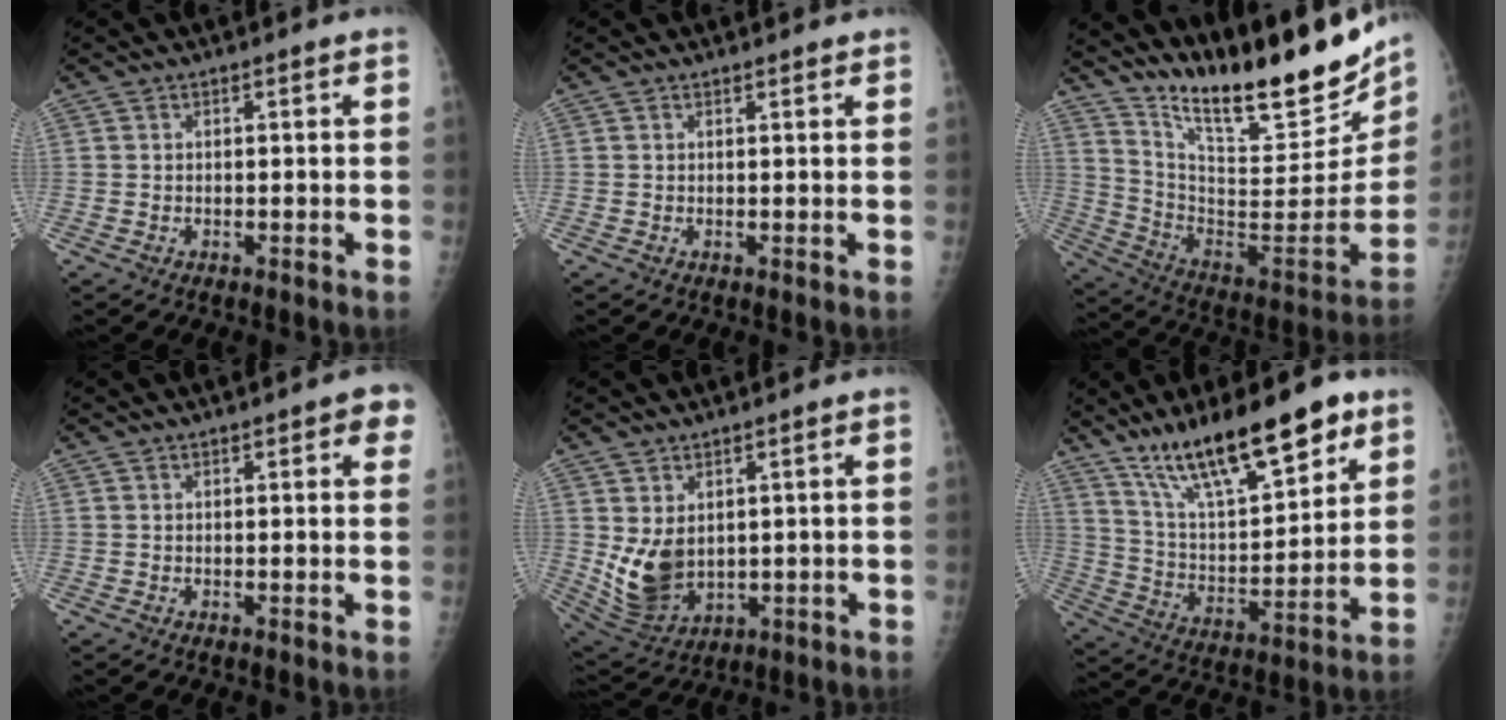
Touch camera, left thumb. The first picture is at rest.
{"total": 1.1, "force": [1.0, 0.3, 0.3], "torque": [-0.002, -0.003, 0.014]}
{"total": 28.1, "force": [21.6, 7.4, 16.4], "torque": [-0.223, -0.112, 0.332]}
{"total": 4.5, "force": [2.4, 1.5, 3.5], "torque": [-0.024, -0.005, 0.022]}
{"total": 8.9, "force": [1.7, 6.2, 6.2], "torque": [-0.105, -0.025, 0.056]}
{"total": 21.6, "force": [14.2, 6.7, 14.8], "torque": [-0.218, -0.056, 0.251]}